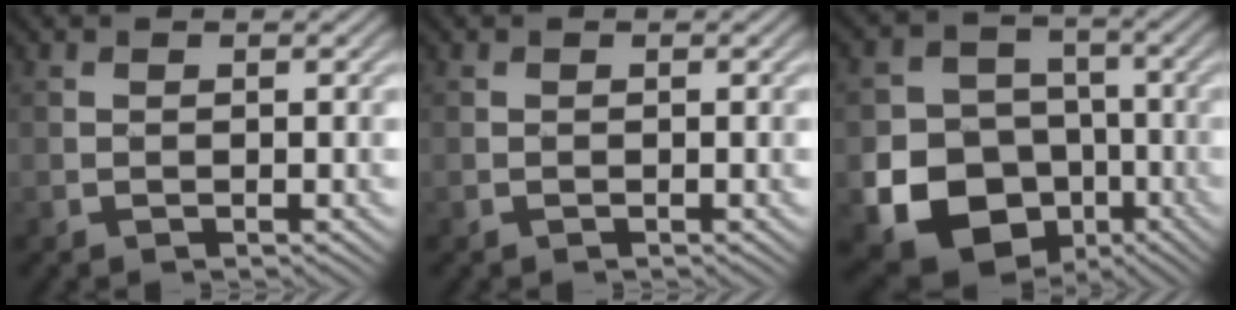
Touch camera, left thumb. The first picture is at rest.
{"total": 0.0}
{"total": 16.1, "force": [-6.3, 13.6, 6.0], "torque": [-0.142, -0.057, -0.123]}